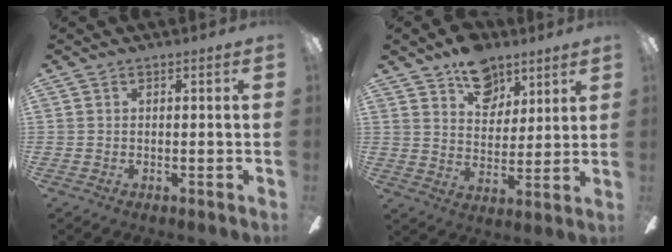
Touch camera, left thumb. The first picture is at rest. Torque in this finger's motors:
{"motor_torque": [1.21, 0.84, 0.68, -0.75, 0.12]}